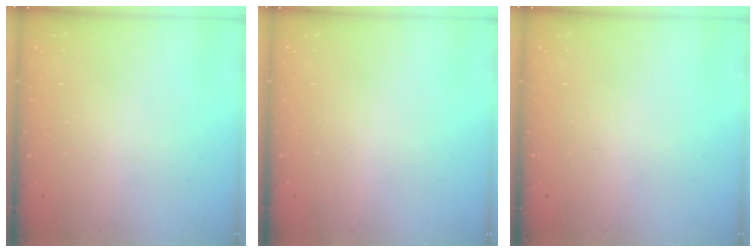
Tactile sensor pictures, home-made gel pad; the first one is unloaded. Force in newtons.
{"total": 0.0}
{"total": 0.0}